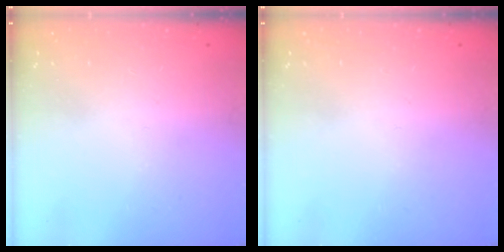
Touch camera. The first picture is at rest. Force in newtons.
{"total": 0.0}